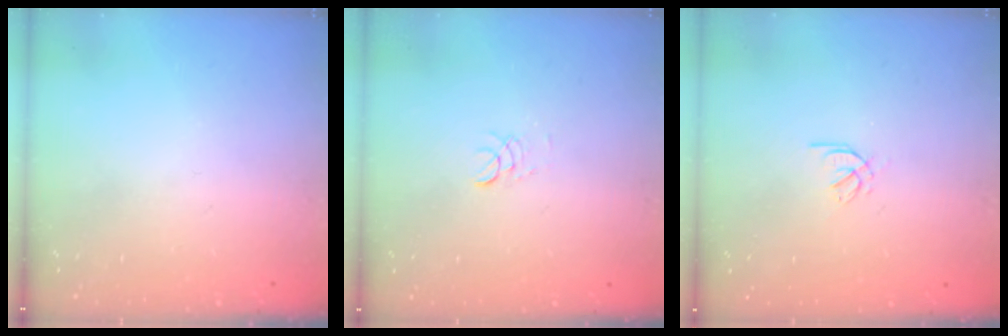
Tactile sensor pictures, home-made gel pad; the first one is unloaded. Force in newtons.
{"total": 2.9, "press": 2.8, "slide": 0.3}
{"total": 2.0, "press": 1.9, "slide": 0.6}